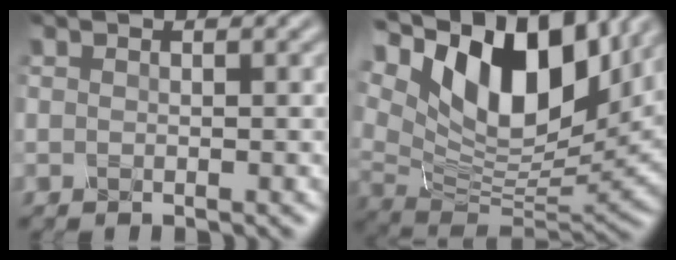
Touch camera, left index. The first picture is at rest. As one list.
[{"total": 14.5, "force": [5.7, 7.3, 11.2], "torque": [-0.196, 0.022, 0.091]}]